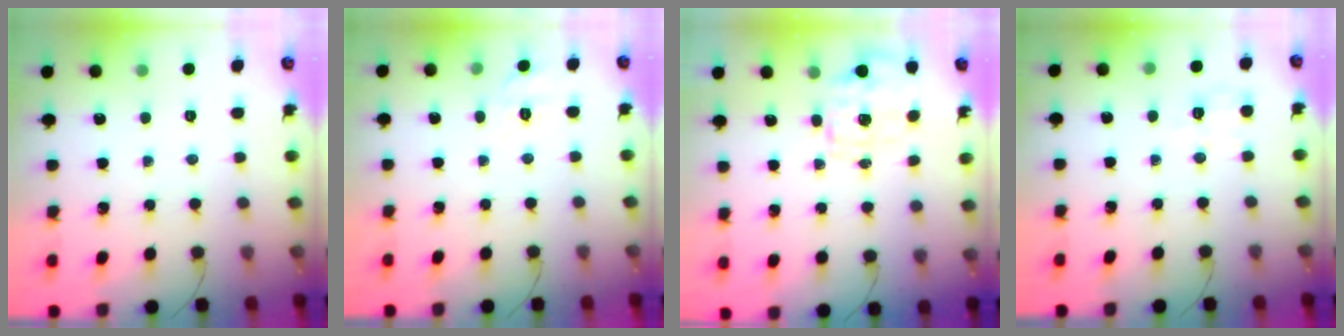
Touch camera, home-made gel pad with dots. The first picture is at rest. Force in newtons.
{"total": 5.8, "press": 5.4, "slide": 2.2}
{"total": 1.6, "press": 1.5, "slide": 0.5}
{"total": 4.0, "press": 3.7, "slide": 1.5}